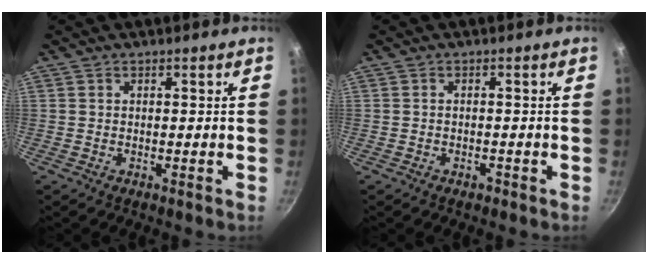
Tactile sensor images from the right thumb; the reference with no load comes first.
{"total": 1.0, "force": [-0.7, 0.5, 0.4], "torque": [-0.007, 0.008, -0.008]}